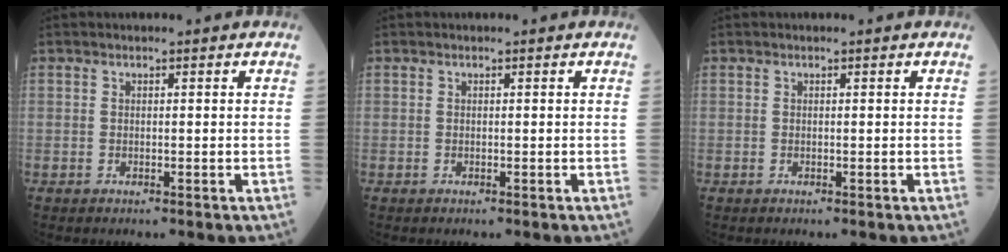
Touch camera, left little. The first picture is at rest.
{"total": 0.0}
{"total": 0.0}